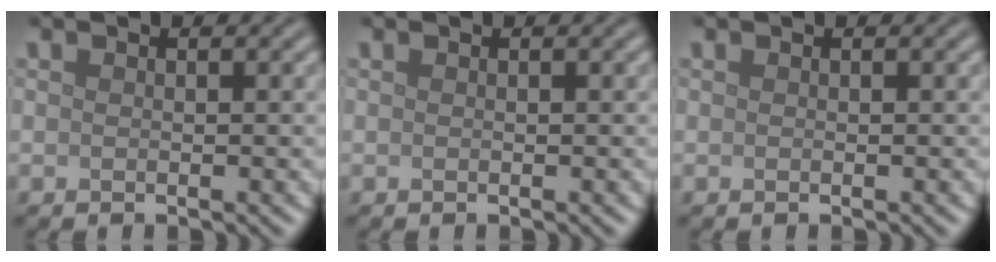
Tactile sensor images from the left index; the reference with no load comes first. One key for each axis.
{"total": 0.0}
{"total": 0.0}